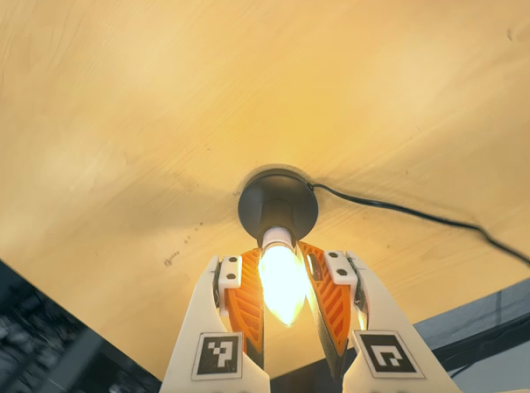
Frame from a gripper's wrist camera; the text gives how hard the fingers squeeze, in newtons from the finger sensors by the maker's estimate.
{"total": 15.3, "left": 15.9, "right": 14.8}